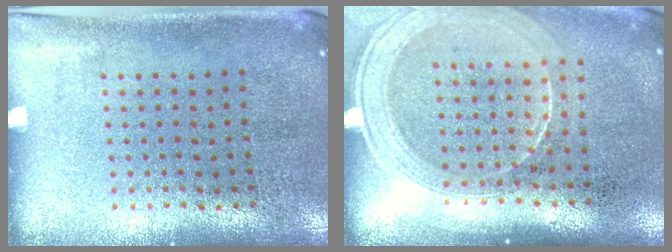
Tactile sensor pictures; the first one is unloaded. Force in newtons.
{"total": 1.8, "press": 1.6, "slide": 0.7}